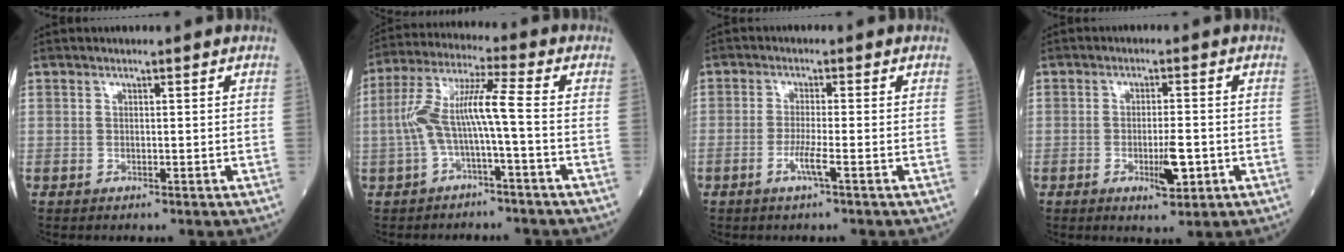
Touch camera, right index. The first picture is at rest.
{"total": 8.4, "force": [-1.6, 0.2, 8.2], "torque": [-0.169, 0.034, -0.033]}
{"total": 2.9, "force": [-1.2, -0.6, 2.6], "torque": [-0.054, -0.006, -0.028]}
{"total": 4.8, "force": [-1.4, 1.2, 4.4], "torque": [-0.072, -0.003, -0.016]}